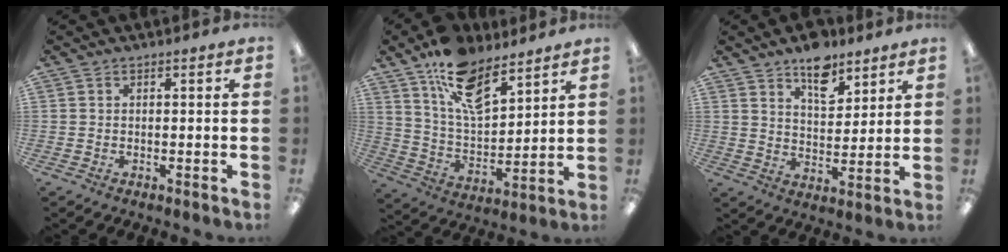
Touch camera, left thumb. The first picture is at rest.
{"total": 15.3, "force": [10.5, 7.0, 8.7], "torque": [-0.153, -0.051, 0.191]}
{"total": 10.0, "force": [7.0, 5.1, 5.0], "torque": [-0.061, -0.037, 0.121]}